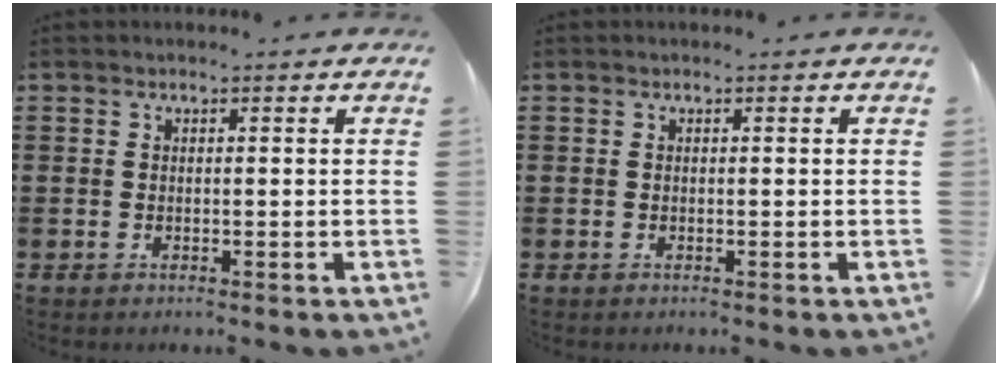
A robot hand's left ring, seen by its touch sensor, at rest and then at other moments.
{"total": 0.0}